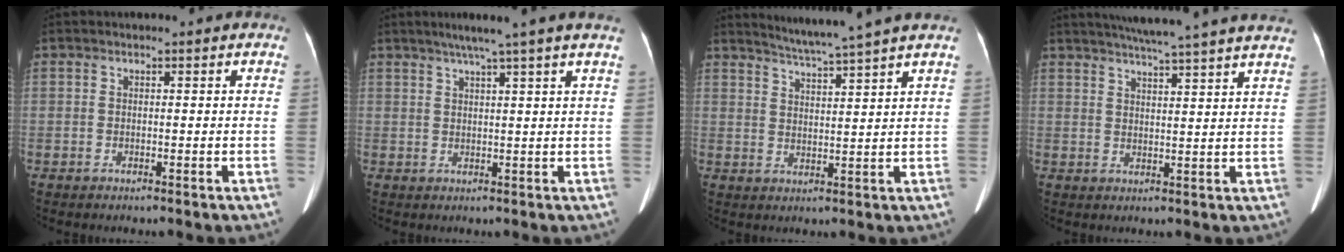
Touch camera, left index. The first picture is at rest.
{"total": 6.8, "force": [5.0, -1.6, 4.4], "torque": [-0.062, 0.016, 0.067]}
{"total": 7.9, "force": [6.9, -2.0, 3.2], "torque": [-0.057, 0.001, 0.107]}
{"total": 17.3, "force": [15.1, -1.0, 8.3], "torque": [-0.136, 0.001, 0.192]}